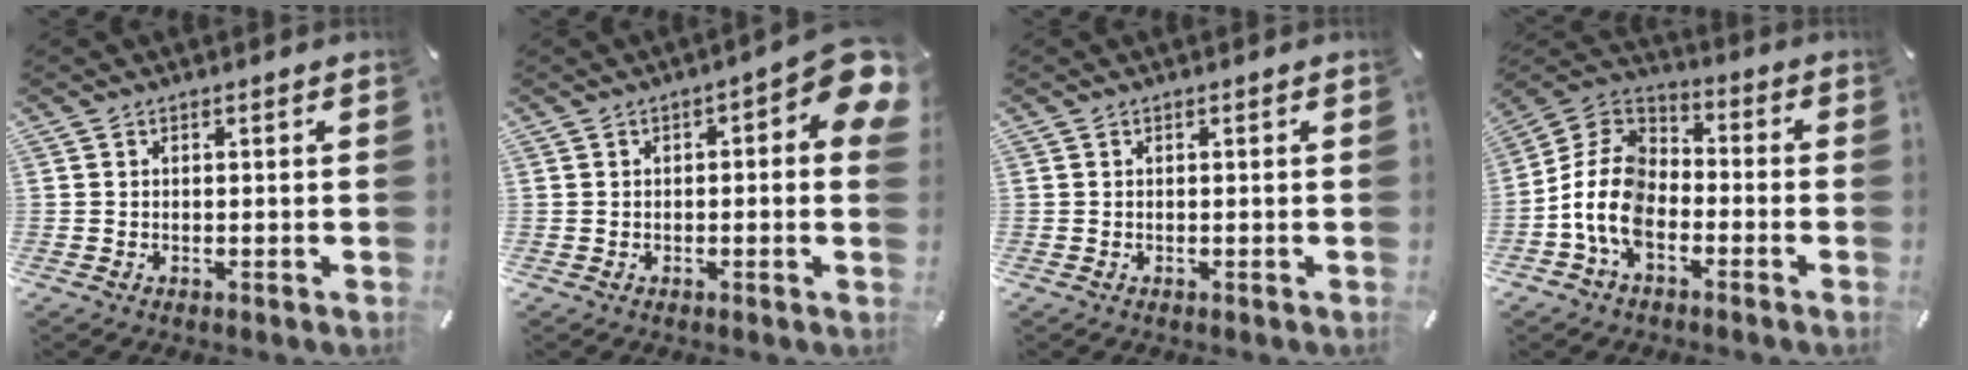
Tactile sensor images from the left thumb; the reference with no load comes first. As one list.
[{"total": 7.8, "force": [1.4, 3.1, 7.0], "torque": [-0.078, -0.020, 0.019]}, {"total": 0.0}, {"total": 11.7, "force": [-5.3, 7.8, 6.9], "torque": [-0.177, 0.013, -0.109]}]